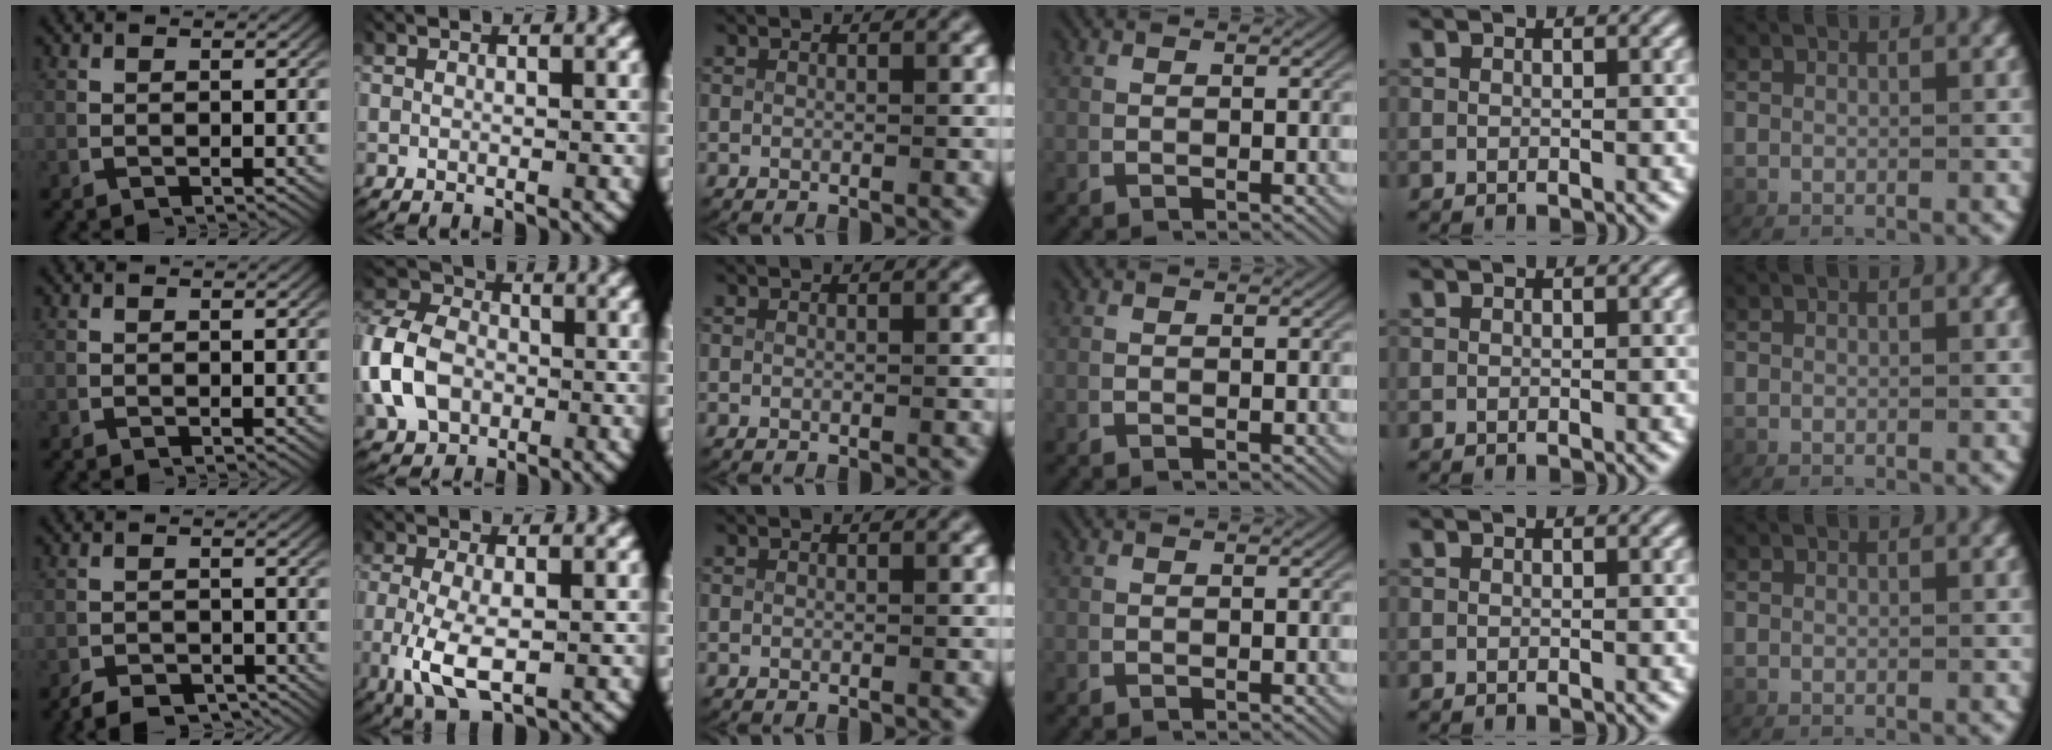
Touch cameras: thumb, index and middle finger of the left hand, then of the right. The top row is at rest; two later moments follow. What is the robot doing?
{"motion": "grasp_and_lifting", "object": "card"}